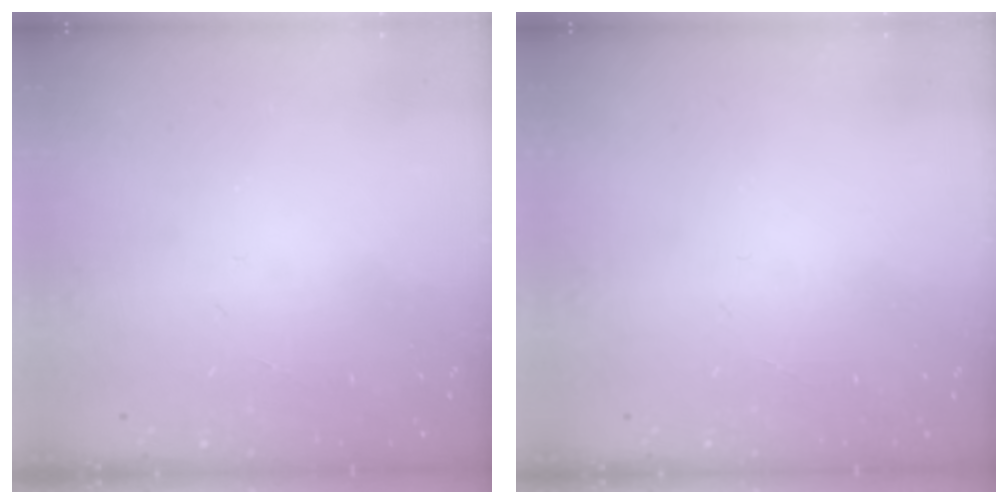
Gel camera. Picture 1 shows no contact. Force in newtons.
{"total": 0.0}